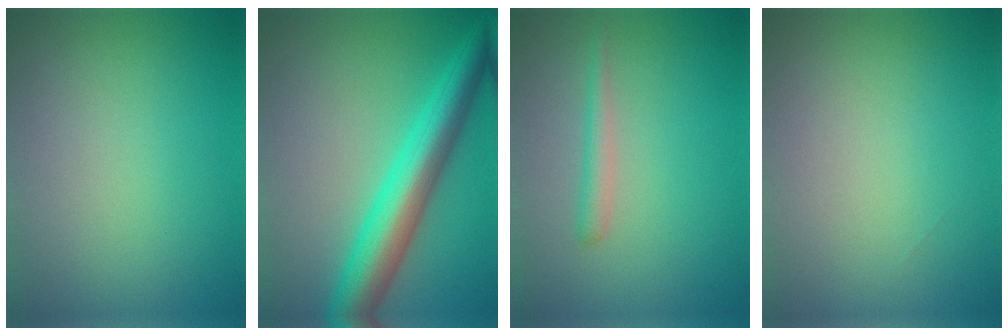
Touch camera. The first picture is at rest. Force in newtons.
{"total": 7.5, "press": 7.5, "slide": 0.1}
{"total": 1.5, "press": 1.5, "slide": 0.1}
{"total": 0.0}